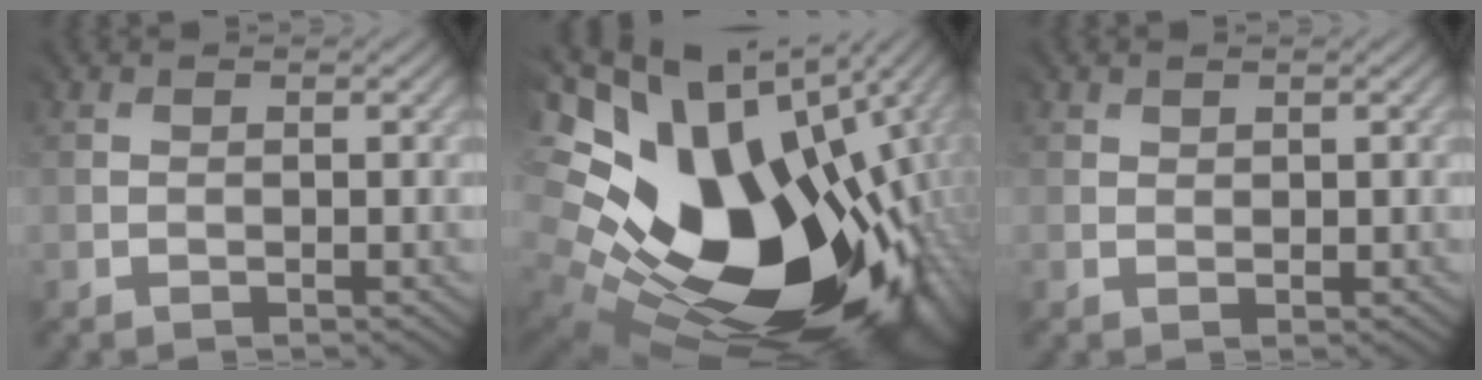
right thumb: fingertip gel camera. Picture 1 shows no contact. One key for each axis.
{"total": 19.8, "fx": -0.5, "fy": 13.4, "fz": 14.6, "tx": -0.254, "ty": -0.080, "tz": 0.035}
{"total": 1.4, "fx": 1.1, "fy": 0.8, "fz": 0.1, "tx": 0.000, "ty": -0.001, "tz": 0.023}